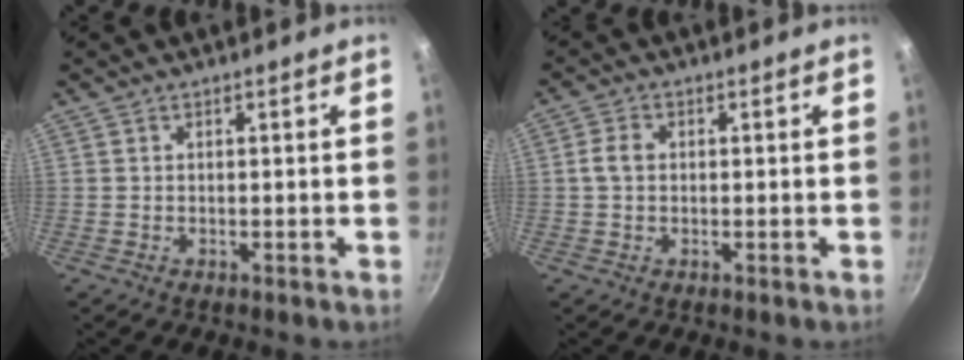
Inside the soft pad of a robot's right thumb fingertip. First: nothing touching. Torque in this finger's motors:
{"motor_torque": [-0.09, 0.96, 0.29, -0.12, 0.00]}